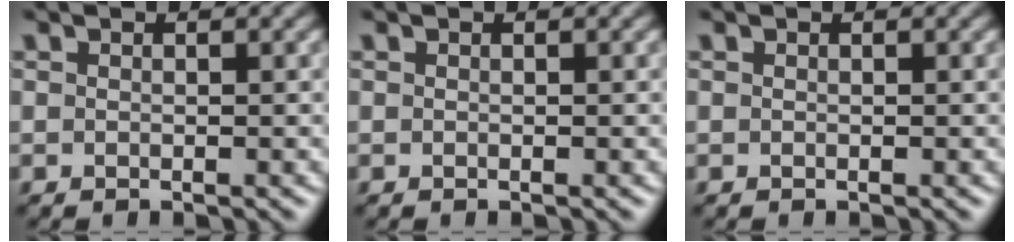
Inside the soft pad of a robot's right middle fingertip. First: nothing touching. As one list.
[{"total": 0.0}, {"total": 0.0}]